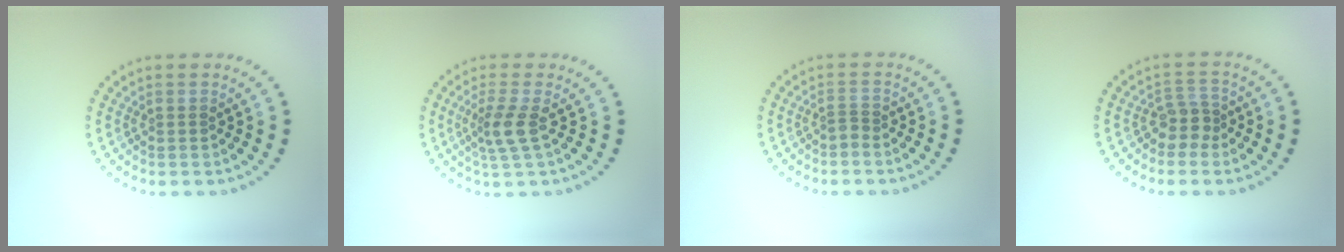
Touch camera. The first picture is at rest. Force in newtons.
{"total": 2.5, "press": 1.9, "slide": 1.7}
{"total": 0.7, "press": 0.4, "slide": 0.6}
{"total": 2.2, "press": 1.7, "slide": 1.4}